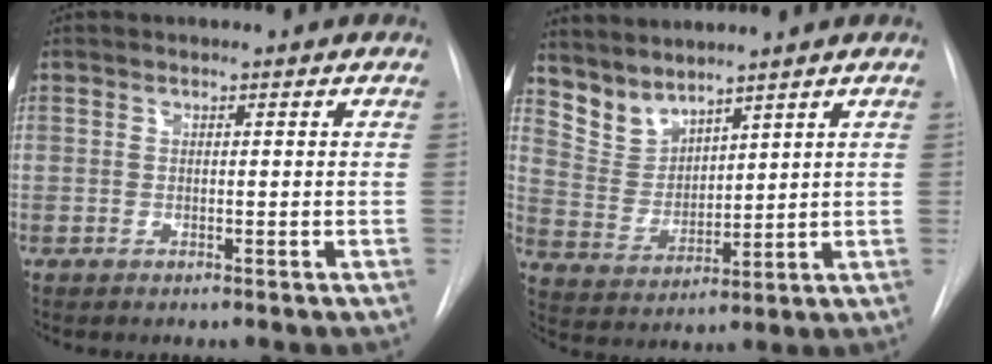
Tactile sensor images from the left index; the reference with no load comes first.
{"total": 6.2, "force": [5.9, 1.6, 0.6], "torque": [-0.030, 0.007, 0.138]}